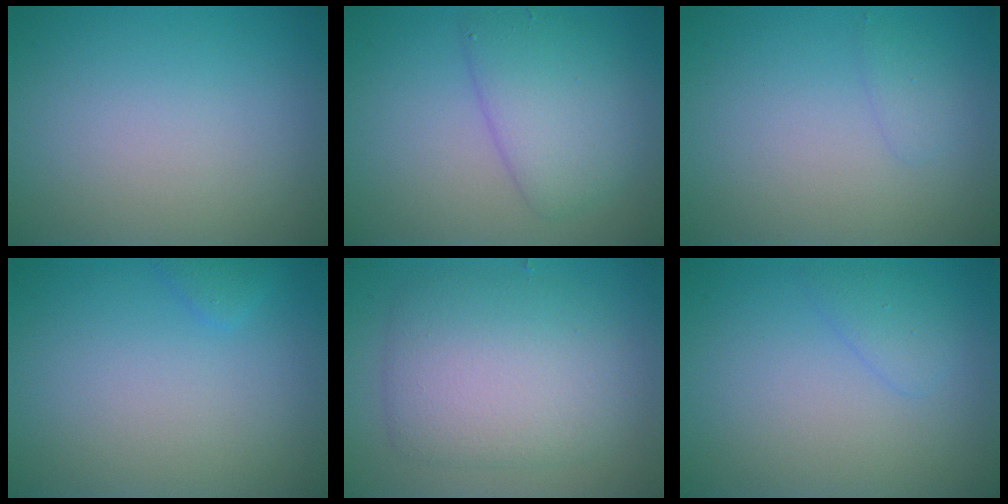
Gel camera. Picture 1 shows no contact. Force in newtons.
{"total": 4.4, "press": 4.4, "slide": 0.0}
{"total": 1.0, "press": 0.9, "slide": 0.1}
{"total": 1.6, "press": 1.6, "slide": 0.2}
{"total": 6.0, "press": 6.0, "slide": 0.1}
{"total": 1.4, "press": 1.4, "slide": 0.2}